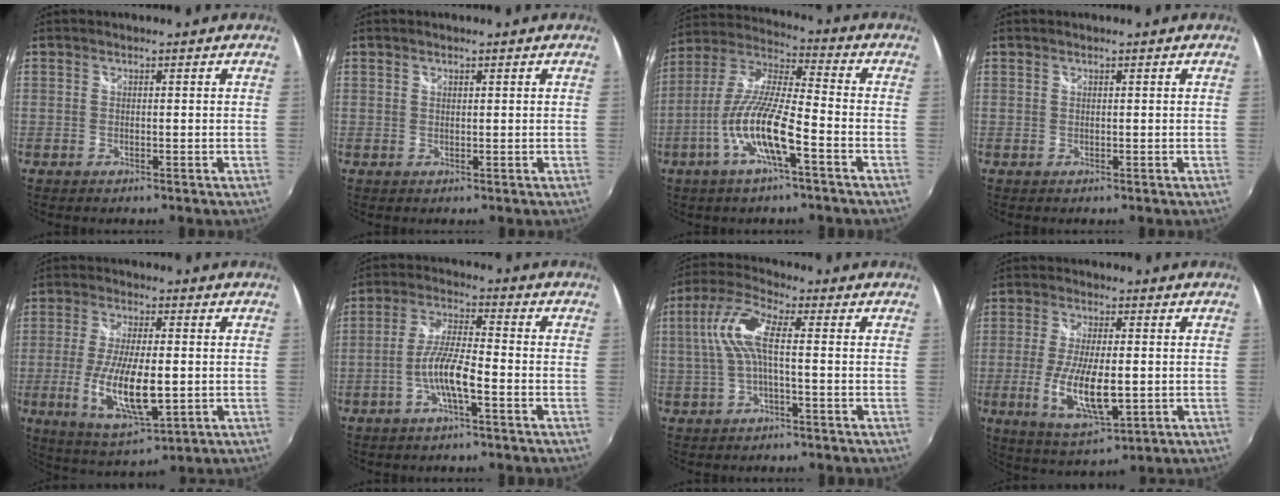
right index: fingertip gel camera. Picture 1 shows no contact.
{"total": 0.6, "force": [0.4, 0.4, 0.3], "torque": [-0.003, 0.001, 0.007]}
{"total": 13.4, "force": [-5.6, 2.0, 11.9], "torque": [-0.244, -0.007, -0.109]}
{"total": 0.0}
{"total": 13.3, "force": [-2.3, 4.5, 12.3], "torque": [-0.242, -0.021, -0.033]}
{"total": 7.8, "force": [-3.3, 1.1, 6.9], "torque": [-0.146, 0.003, -0.060]}
{"total": 8.7, "force": [0.1, 2.3, 8.4], "torque": [-0.181, 0.014, 0.003]}
{"total": 11.8, "force": [-2.2, 4.0, 10.8], "torque": [-0.214, -0.021, -0.033]}